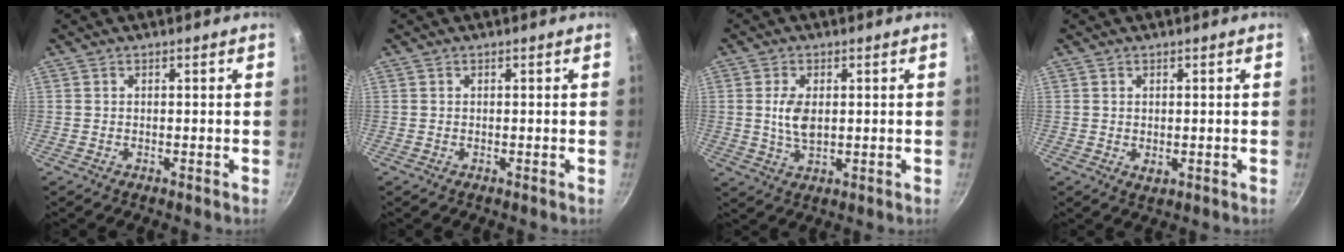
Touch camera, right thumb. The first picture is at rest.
{"total": 0.0}
{"total": 5.7, "force": [0.7, 3.2, 4.6], "torque": [-0.089, -0.009, 0.015]}
{"total": 1.4, "force": [0.1, 0.9, 1.1], "torque": [-0.017, -0.005, 0.003]}